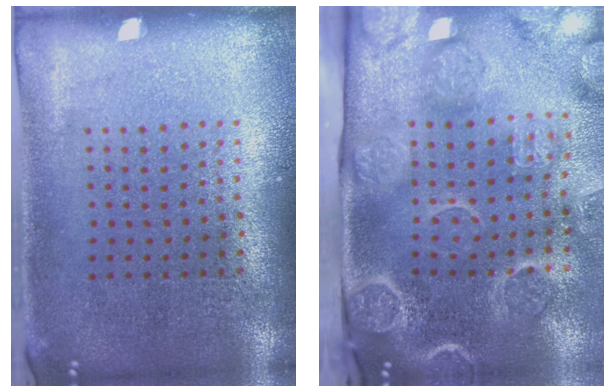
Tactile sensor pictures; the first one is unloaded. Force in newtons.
{"total": 4.5, "press": 3.4, "slide": 2.9}